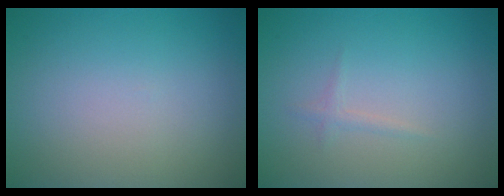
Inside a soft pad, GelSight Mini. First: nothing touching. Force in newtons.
{"total": 0.7, "press": 0.7, "slide": 0.0}